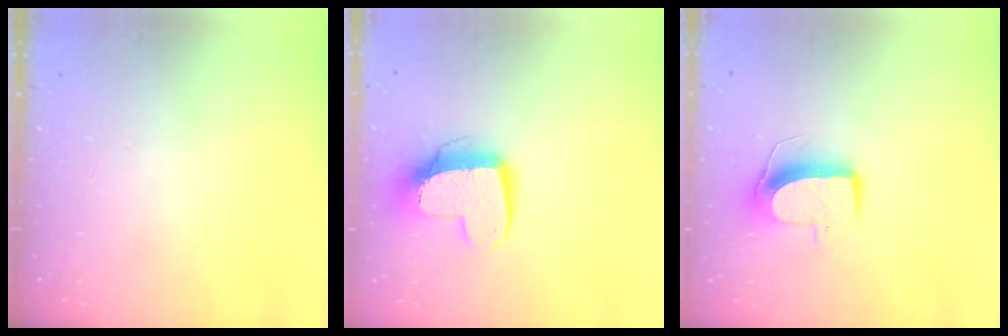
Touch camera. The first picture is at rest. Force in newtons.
{"total": 12.1, "press": 12.0, "slide": 1.2}
{"total": 9.7, "press": 9.7, "slide": 0.3}